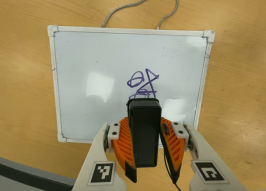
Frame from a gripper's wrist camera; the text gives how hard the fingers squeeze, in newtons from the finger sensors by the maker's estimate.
{"total": 6.6, "left": 5.6, "right": 7.6}